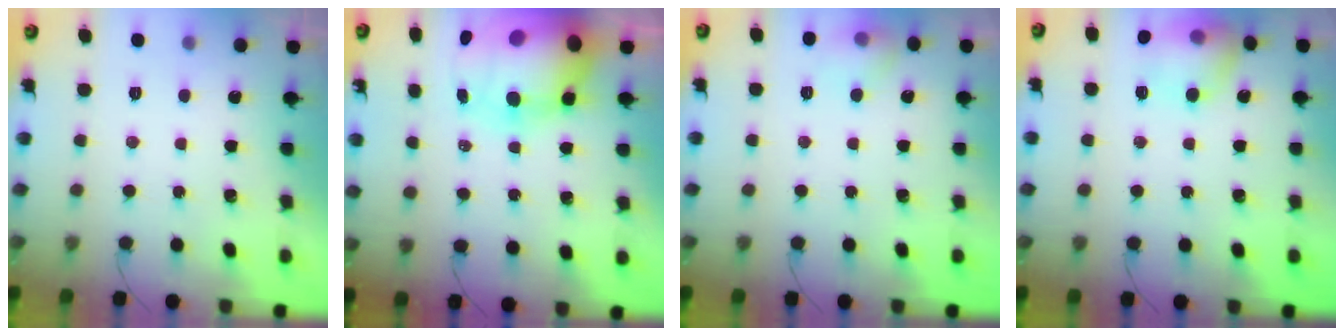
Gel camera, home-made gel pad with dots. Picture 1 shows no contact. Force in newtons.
{"total": 23.8, "press": 23.1, "slide": 5.7}
{"total": 7.8, "press": 7.6, "slide": 1.6}
{"total": 13.8, "press": 13.7, "slide": 2.0}